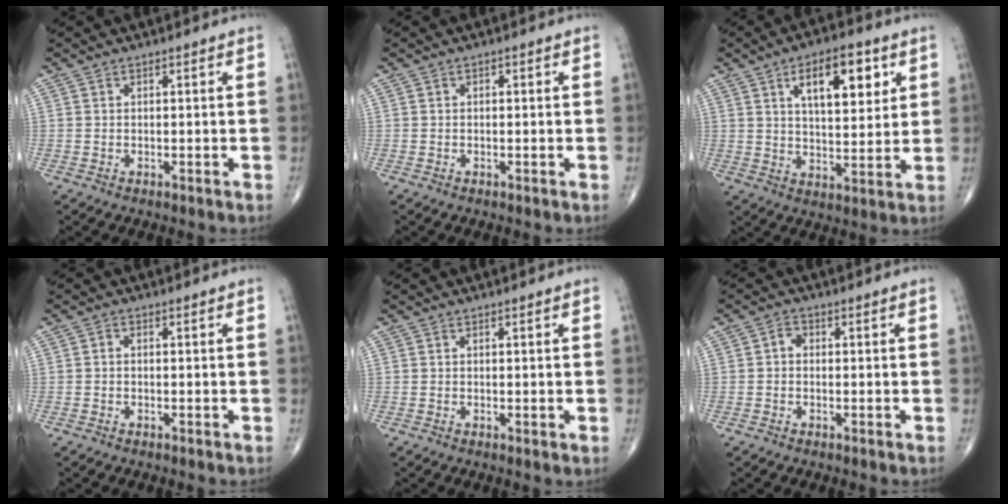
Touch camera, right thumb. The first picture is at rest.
{"total": 0.5, "force": [0.1, 0.4, 0.3], "torque": [0.001, 0.002, -0.001]}
{"total": 12.9, "force": [5.3, 5.9, 10.2], "torque": [-0.122, -0.022, 0.083]}
{"total": 0.7, "force": [-0.3, 0.5, 0.5], "torque": [-0.004, 0.002, -0.010]}
{"total": 0.7, "force": [-0.1, 0.1, 0.6], "torque": [-0.012, -0.003, -0.002]}
{"total": 1.7, "force": [-0.1, 1.3, 1.1], "torque": [-0.008, 0.007, -0.009]}